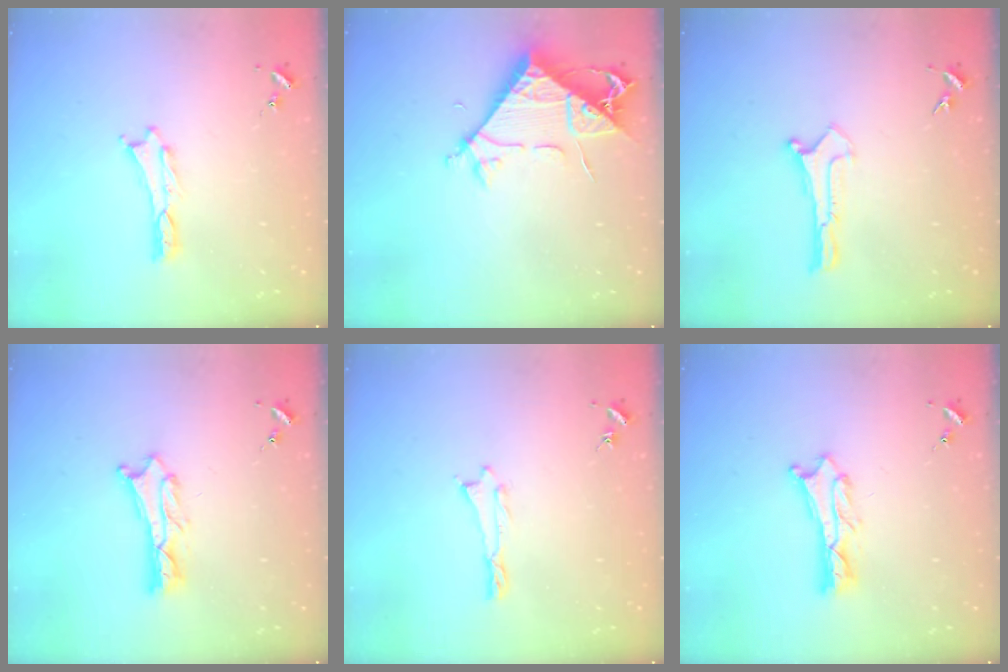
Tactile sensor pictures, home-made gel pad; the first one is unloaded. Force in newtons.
{"total": 7.7, "press": 7.6, "slide": 0.9}
{"total": 0.0}
{"total": 1.8, "press": 1.8, "slide": 0.2}
{"total": 0.0}
{"total": 1.8, "press": 1.8, "slide": 0.2}